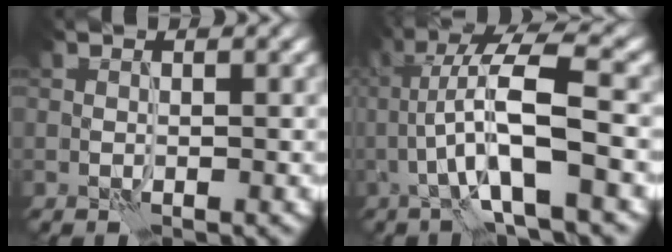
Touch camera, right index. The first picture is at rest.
{"total": 8.0, "force": [-1.5, 1.4, 7.7], "torque": [-0.141, 0.028, -0.033]}